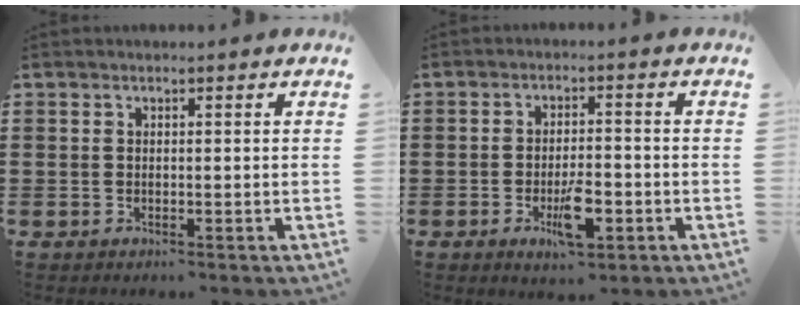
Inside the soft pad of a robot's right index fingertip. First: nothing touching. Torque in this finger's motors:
{"motor_torque": [0.19, 0.04, 0.16, 0.14]}